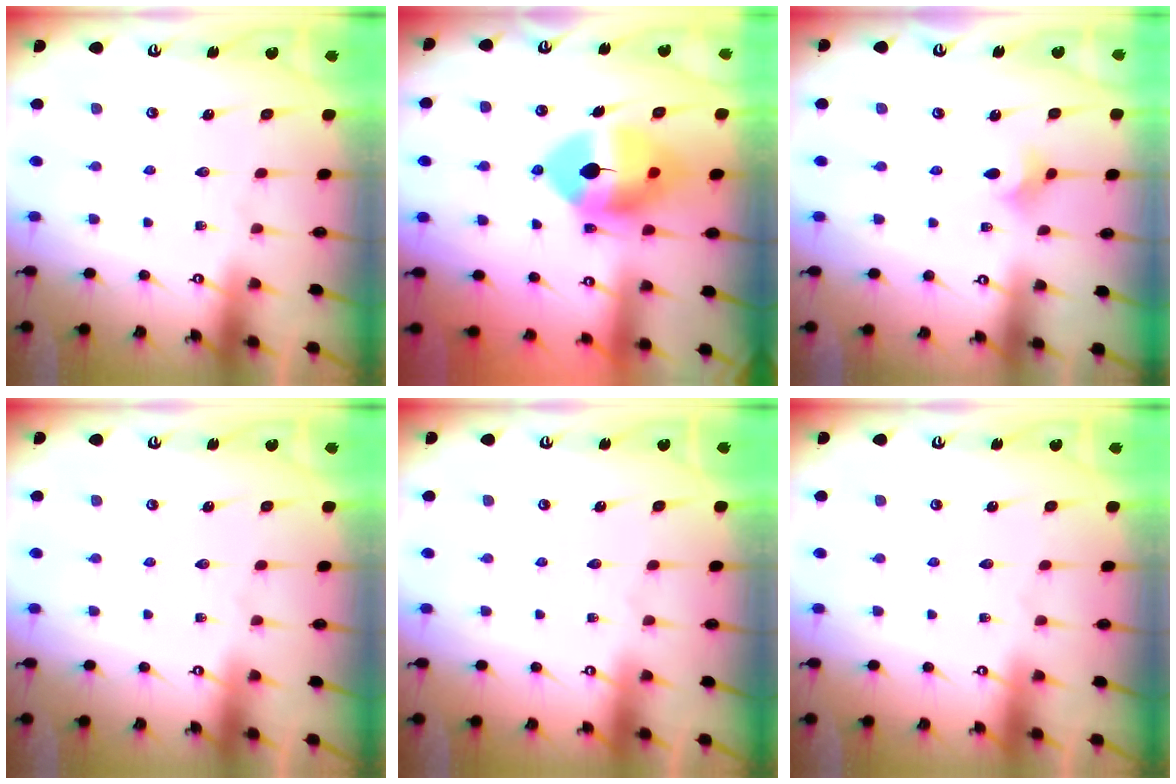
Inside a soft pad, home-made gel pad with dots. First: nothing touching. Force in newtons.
{"total": 14.0, "press": 13.8, "slide": 2.4}
{"total": 3.7, "press": 3.6, "slide": 0.8}
{"total": 0.0}
{"total": 0.0}
{"total": 0.0}